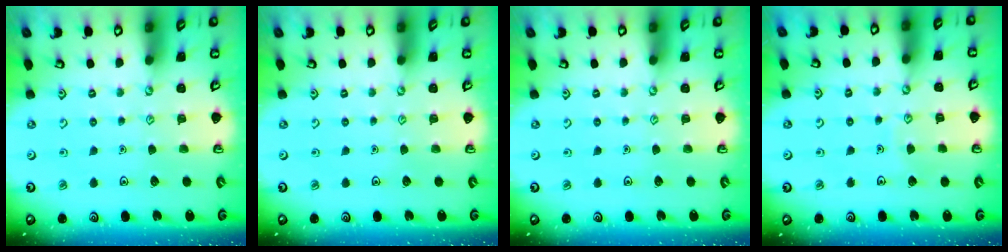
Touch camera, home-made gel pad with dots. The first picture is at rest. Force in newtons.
{"total": 0.0}
{"total": 0.0}
{"total": 3.4, "press": 3.3, "slide": 0.3}